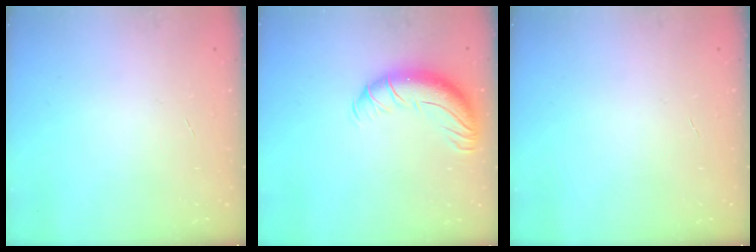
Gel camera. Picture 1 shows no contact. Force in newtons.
{"total": 12.1, "press": 11.8, "slide": 2.7}
{"total": 0.0}